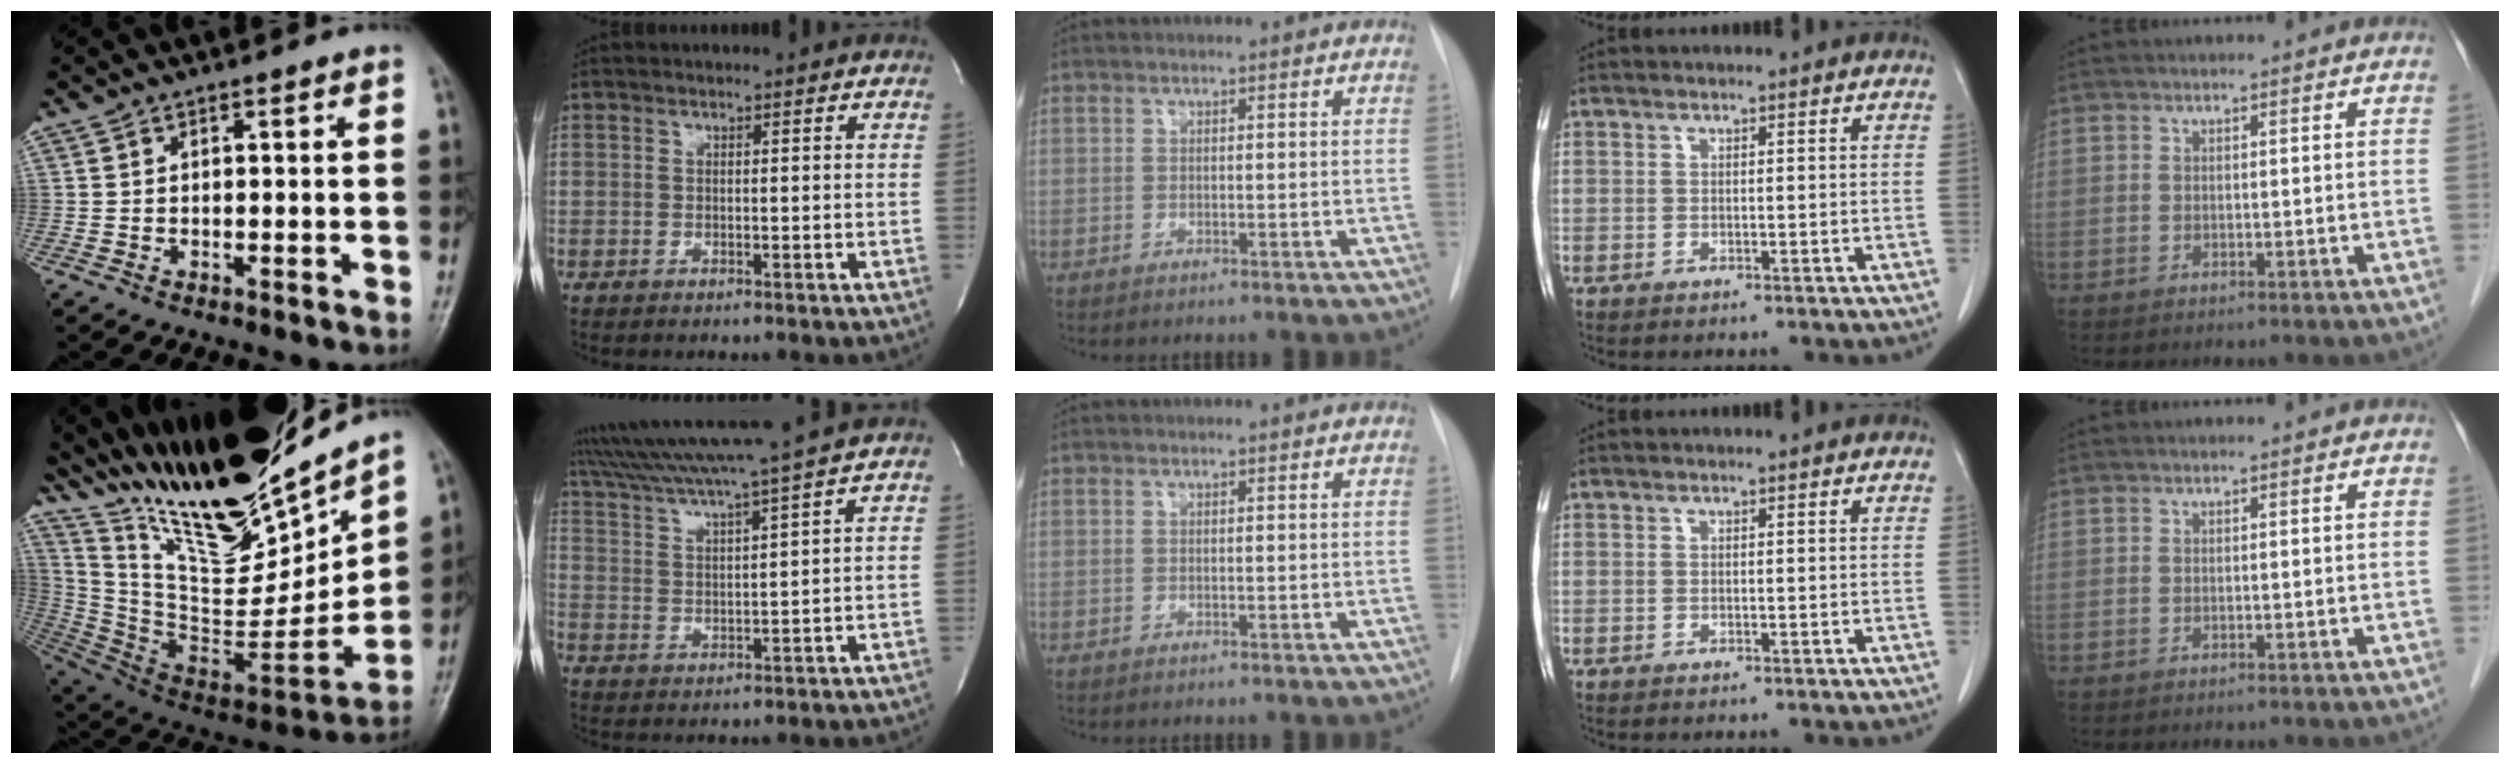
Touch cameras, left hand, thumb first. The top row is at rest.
{"thumb": {"total": 28.5, "force": [23.5, 6.9, 14.5], "torque": [-0.208, -0.119, 0.406]}, "index": {"total": 12.9, "force": [10.9, -2.4, 6.6], "torque": [-0.121, 0.001, 0.177]}}